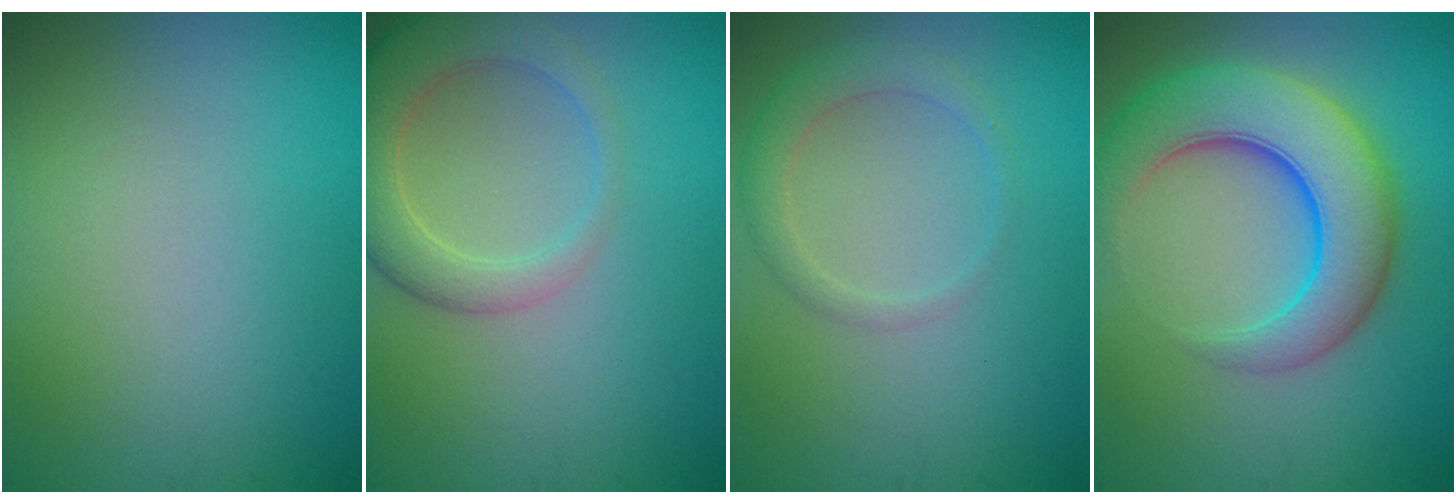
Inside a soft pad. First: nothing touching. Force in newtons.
{"total": 5.2, "press": 5.2, "slide": 0.4}
{"total": 2.2, "press": 2.2, "slide": 0.3}
{"total": 8.7, "press": 8.7, "slide": 0.4}